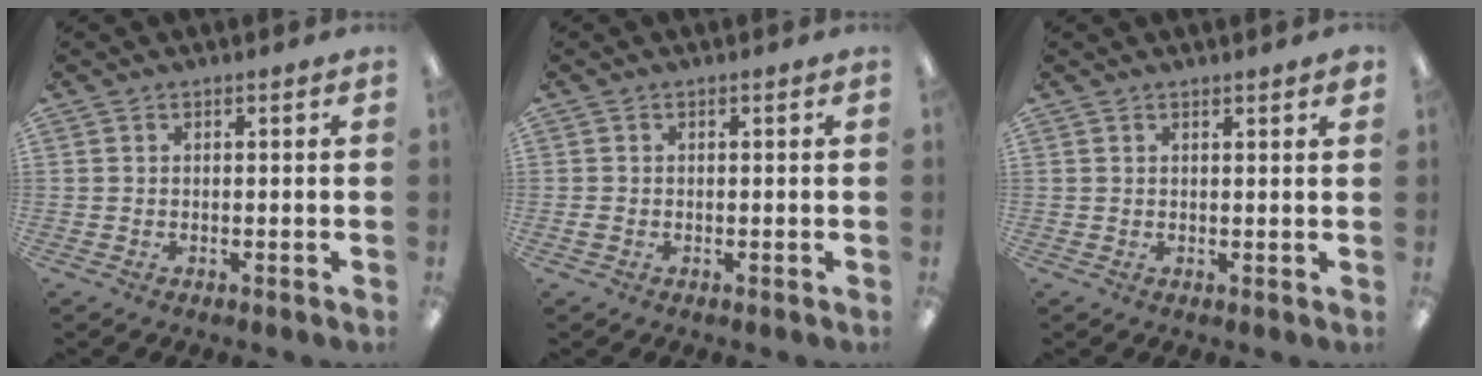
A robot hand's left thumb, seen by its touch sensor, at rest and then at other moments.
{"total": 1.0, "force": [-0.2, 0.8, 0.6], "torque": [-0.011, 0.002, -0.004]}
{"total": 1.3, "force": [1.2, 0.0, 0.5], "torque": [-0.003, -0.004, 0.021]}